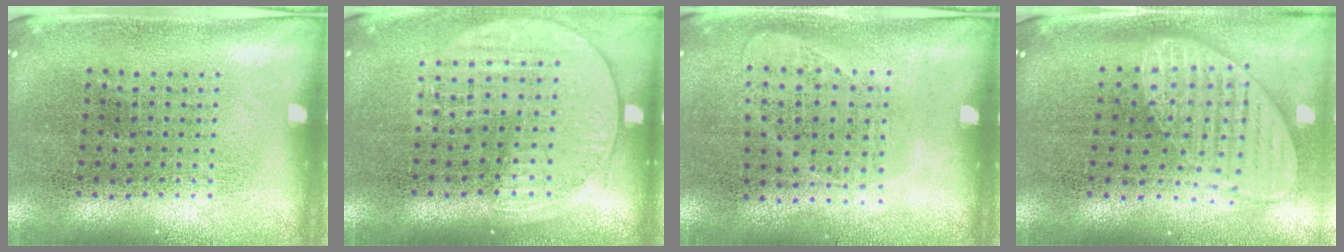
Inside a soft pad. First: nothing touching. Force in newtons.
{"total": 1.5, "press": 1.4, "slide": 0.5}
{"total": 1.0, "press": 0.9, "slide": 0.4}
{"total": 1.8, "press": 1.5, "slide": 1.1}